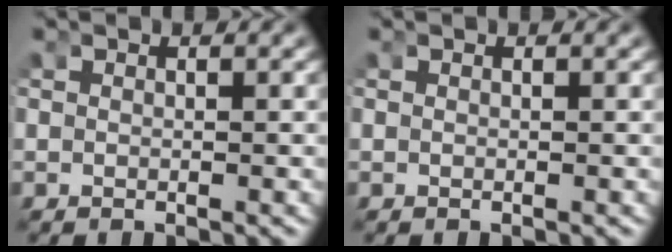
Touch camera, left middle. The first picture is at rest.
{"total": 0.0}